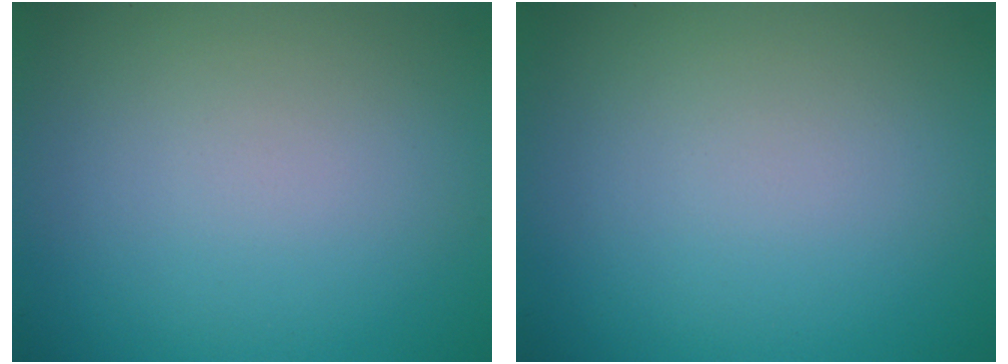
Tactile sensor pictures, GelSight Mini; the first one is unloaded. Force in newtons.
{"total": 0.0}